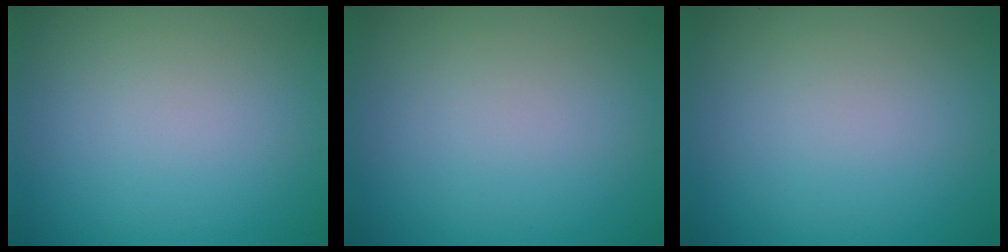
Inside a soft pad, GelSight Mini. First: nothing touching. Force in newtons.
{"total": 0.0}
{"total": 0.0}